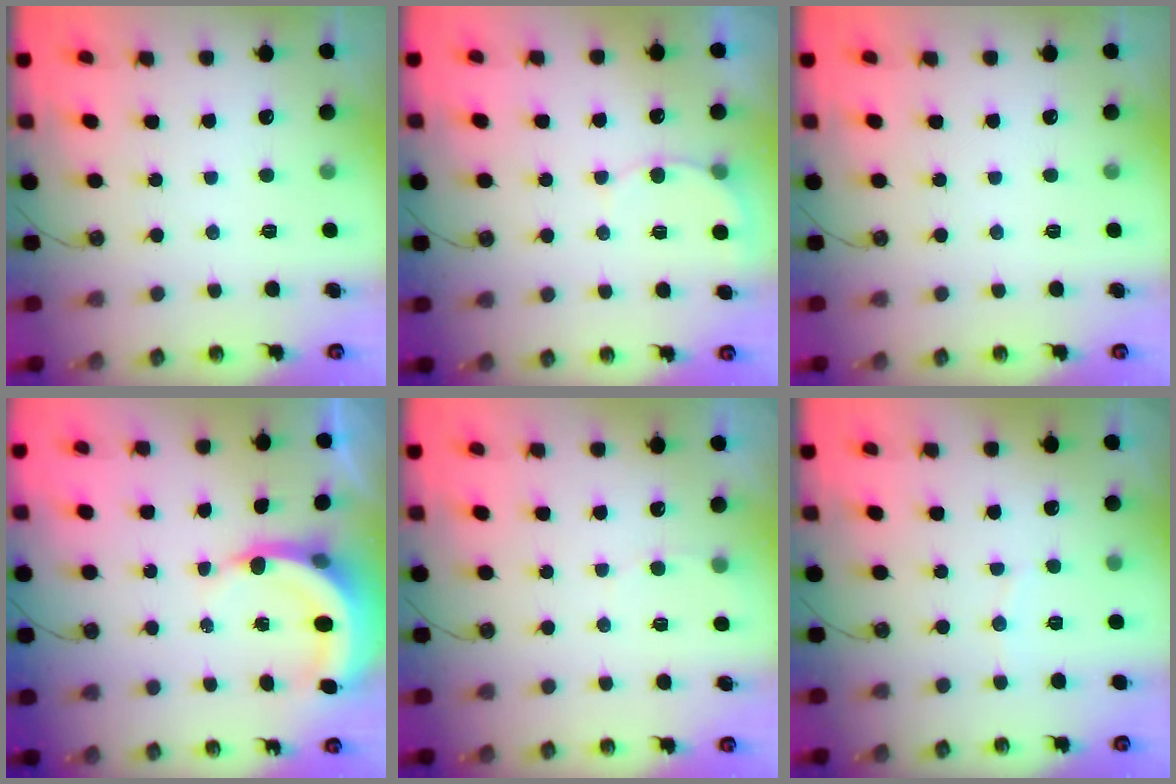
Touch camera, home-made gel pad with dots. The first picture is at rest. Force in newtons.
{"total": 5.9, "press": 5.8, "slide": 0.4}
{"total": 0.0}
{"total": 5.2, "press": 5.2, "slide": 0.6}
{"total": 3.3, "press": 3.3, "slide": 0.3}
{"total": 3.0, "press": 2.9, "slide": 0.7}